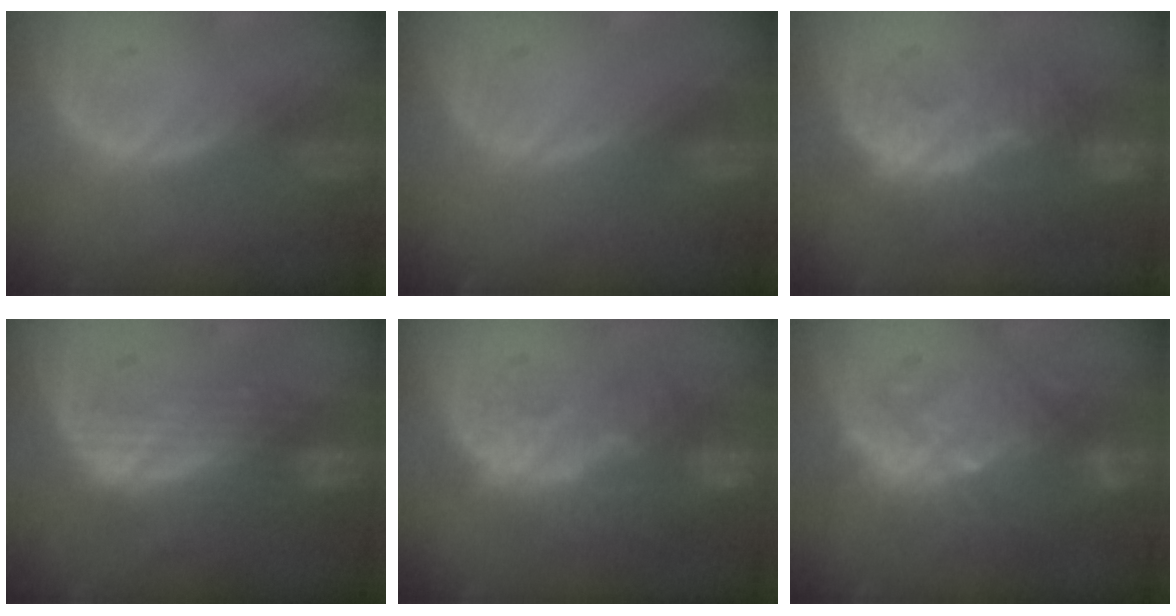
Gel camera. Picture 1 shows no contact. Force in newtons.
{"total": 0.0}
{"total": 9.6, "press": 9.3, "slide": 2.2}
{"total": 7.5, "press": 6.9, "slide": 2.8}
{"total": 10.8, "press": 9.5, "slide": 5.2}
{"total": 10.3, "press": 9.5, "slide": 3.9}